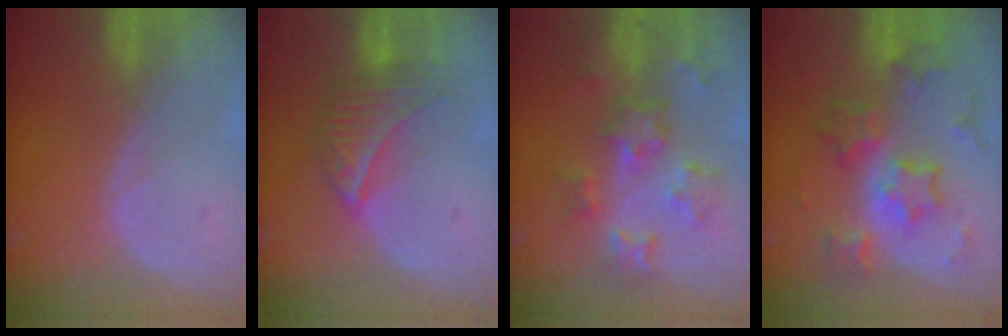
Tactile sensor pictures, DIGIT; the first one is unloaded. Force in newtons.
{"total": 6.4, "press": 6.3, "slide": 1.5}
{"total": 8.3, "press": 7.7, "slide": 3.1}
{"total": 9.2, "press": 9.2, "slide": 0.8}